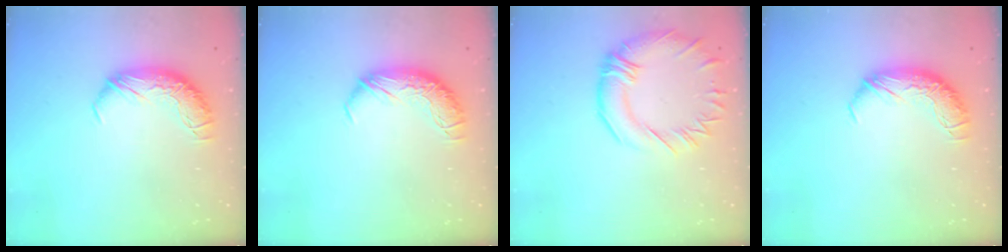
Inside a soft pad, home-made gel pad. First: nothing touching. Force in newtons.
{"total": 0.0}
{"total": 4.5, "press": 4.2, "slide": 1.6}
{"total": 0.0}